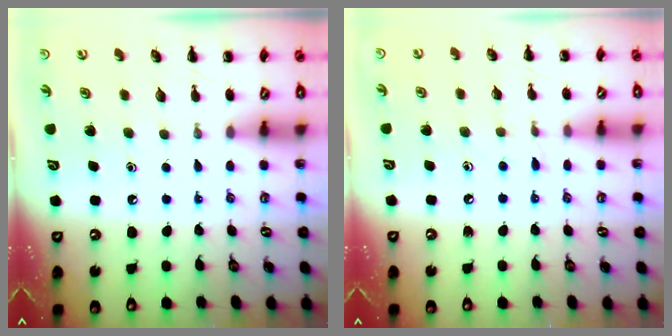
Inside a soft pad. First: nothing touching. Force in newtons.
{"total": 5.5, "press": 5.1, "slide": 2.2}